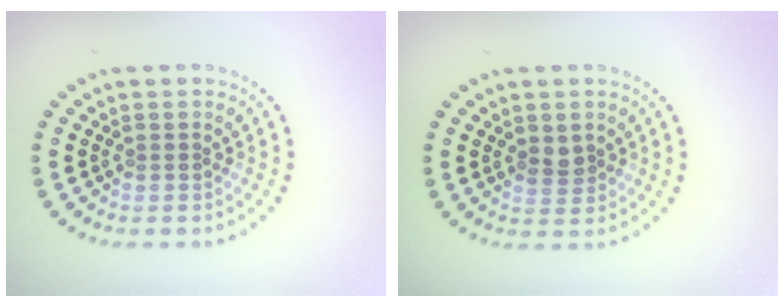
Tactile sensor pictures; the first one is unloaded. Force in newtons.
{"total": 1.5, "press": 1.3, "slide": 0.6}